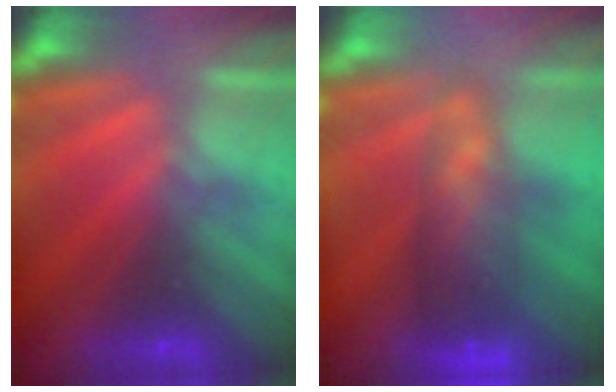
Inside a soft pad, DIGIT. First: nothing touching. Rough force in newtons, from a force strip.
{"total": 7.7}